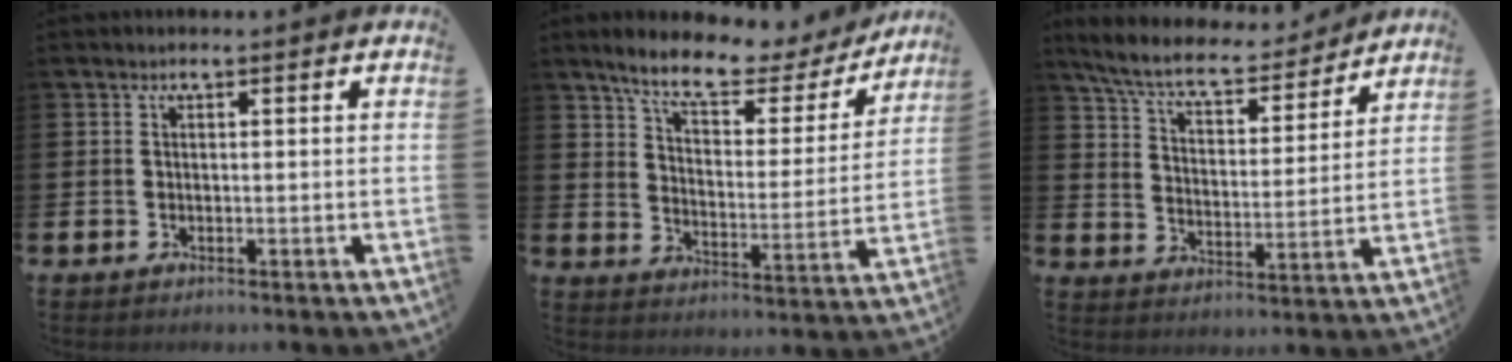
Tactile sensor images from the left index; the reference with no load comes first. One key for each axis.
{"total": 8.9, "fx": 7.7, "fy": 2.5, "fz": 3.7, "tx": -0.098, "ty": -0.051, "tz": 0.128}
{"total": 7.7, "fx": 6.9, "fy": 1.7, "fz": 2.9, "tx": -0.094, "ty": -0.044, "tz": 0.117}